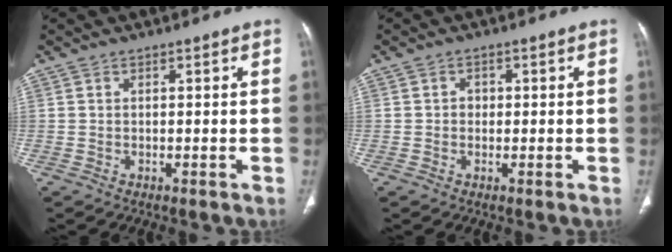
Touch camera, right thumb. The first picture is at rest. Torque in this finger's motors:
{"motor_torque": [-0.01, 0.05, 0.03, -0.02, 0.01]}